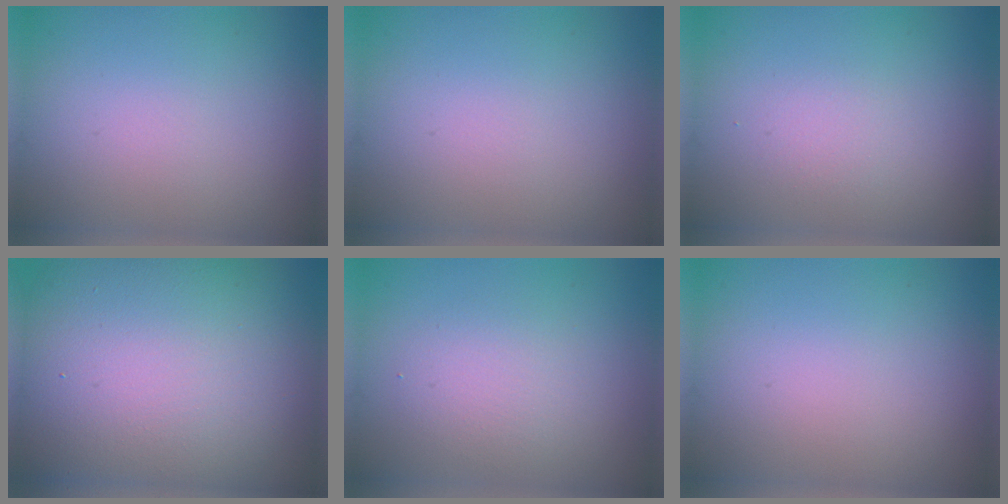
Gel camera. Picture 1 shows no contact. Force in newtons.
{"total": 0.0}
{"total": 1.3, "press": 1.3, "slide": 0.1}
{"total": 18.4, "press": 18.4, "slide": 0.5}
{"total": 2.4, "press": 2.4, "slide": 0.2}
{"total": 0.0}